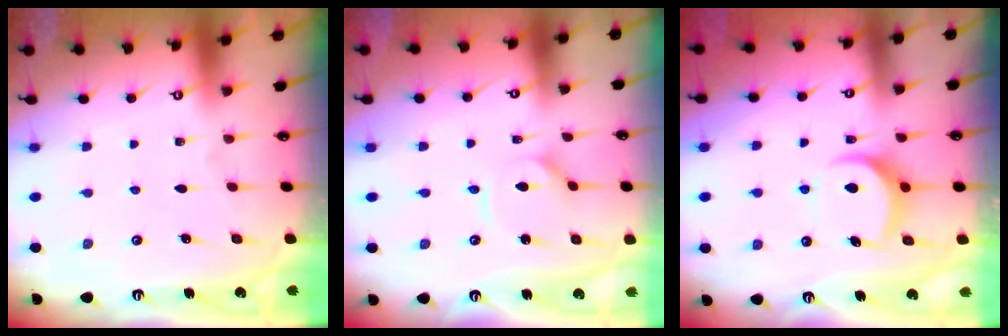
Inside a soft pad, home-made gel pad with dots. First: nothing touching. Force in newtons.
{"total": 2.4, "press": 2.4, "slide": 0.3}
{"total": 8.4, "press": 8.4, "slide": 0.6}